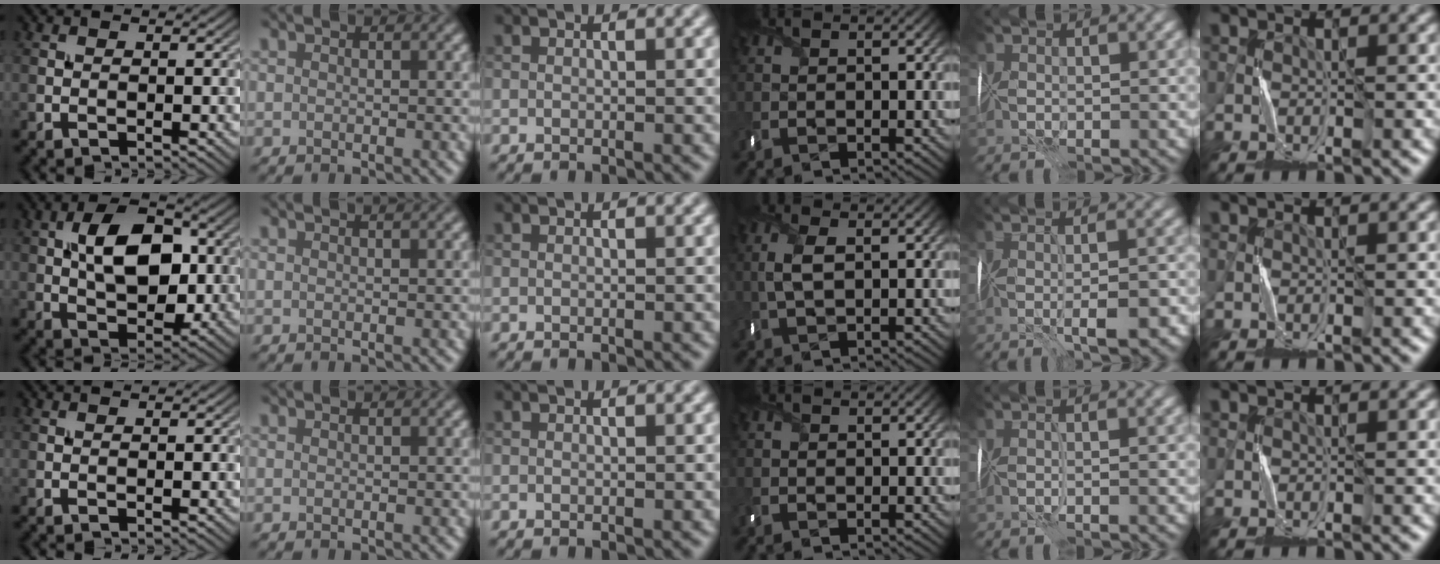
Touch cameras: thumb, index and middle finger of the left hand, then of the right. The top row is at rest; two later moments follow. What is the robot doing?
{"motion": "fold", "object": "handkerchief"}